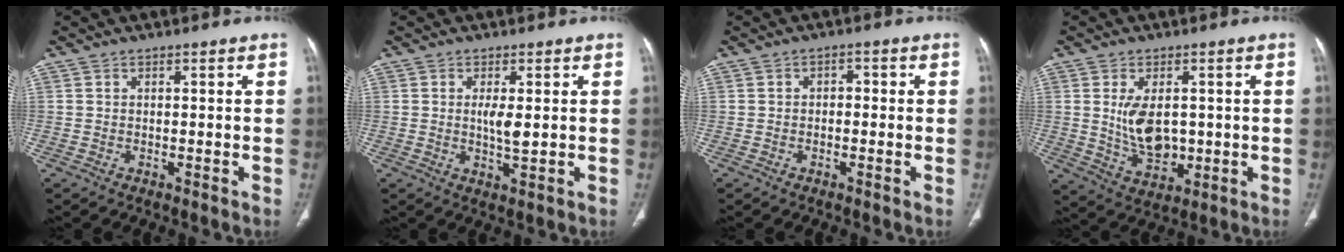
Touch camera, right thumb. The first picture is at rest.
{"total": 3.8, "force": [0.4, 0.9, 3.7], "torque": [-0.073, -0.010, 0.009]}
{"total": 1.8, "force": [-0.2, 1.3, 1.2], "torque": [-0.009, 0.010, -0.010]}
{"total": 8.6, "force": [0.7, 5.4, 6.7], "torque": [-0.102, -0.013, 0.028]}